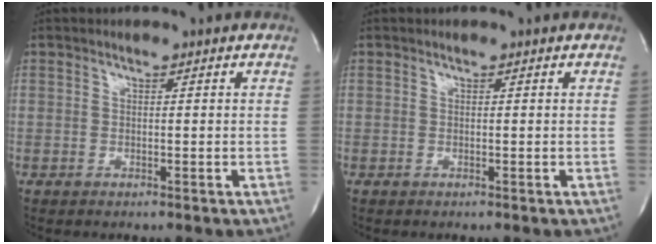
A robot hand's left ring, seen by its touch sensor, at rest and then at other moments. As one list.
[{"total": 0.0}]